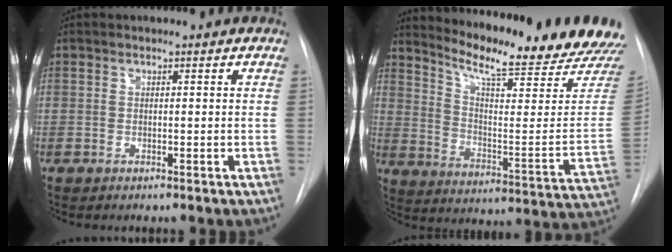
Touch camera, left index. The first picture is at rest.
{"total": 21.8, "force": [20.4, -0.4, 7.9], "torque": [-0.134, -0.114, 0.267]}